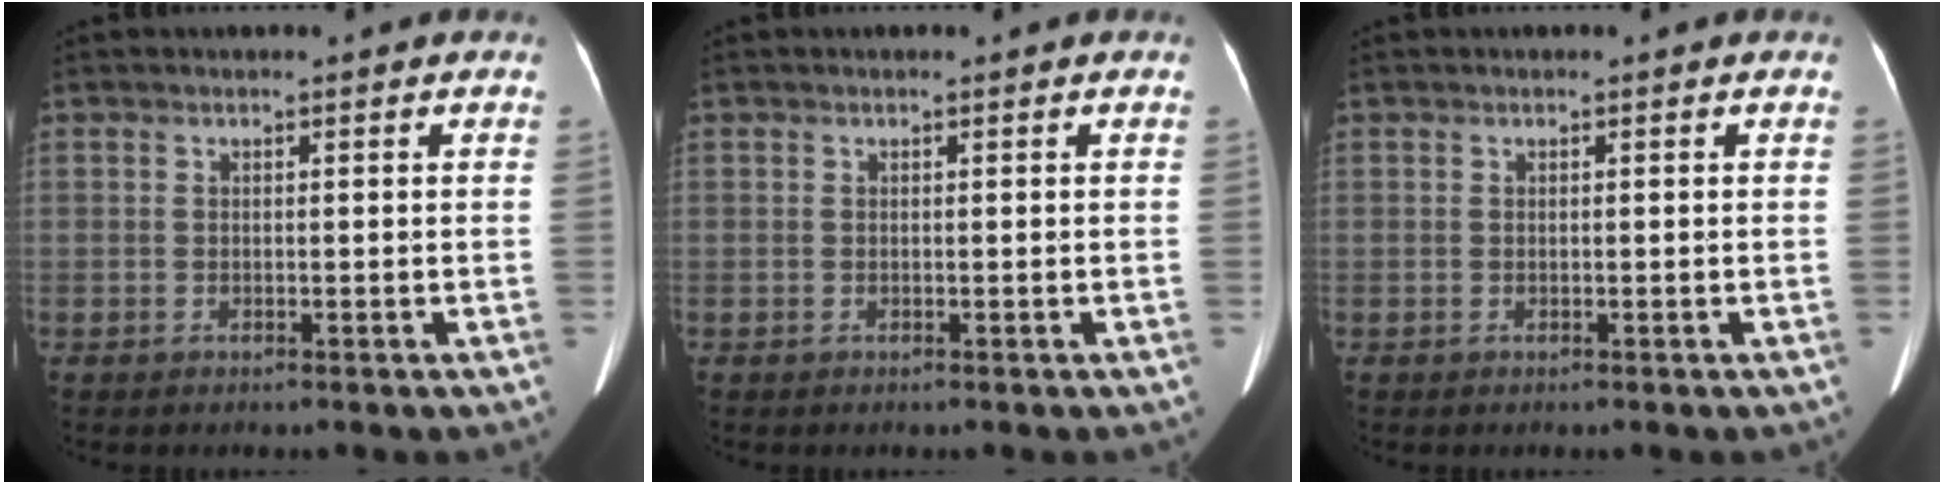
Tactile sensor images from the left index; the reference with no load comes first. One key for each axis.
{"total": 0.0}
{"total": 0.0}